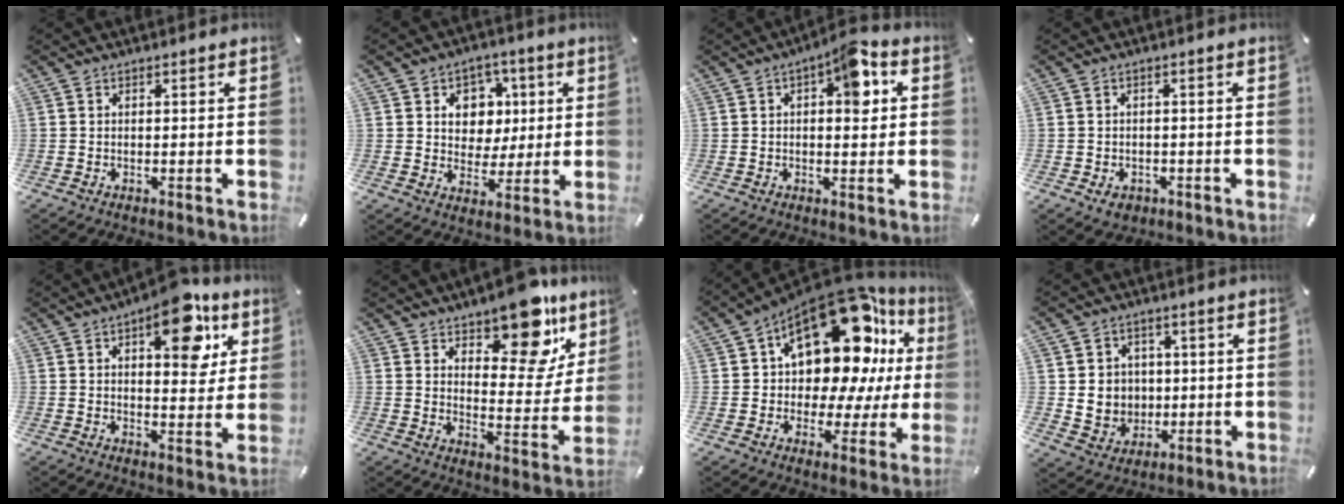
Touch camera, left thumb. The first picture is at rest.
{"total": 8.6, "force": [1.8, 8.1, 2.0], "torque": [-0.025, -0.014, 0.032]}
{"total": 8.8, "force": [2.7, 4.3, 7.2], "torque": [-0.076, -0.014, 0.037]}
{"total": 2.9, "force": [-1.3, 2.3, 1.2], "torque": [-0.027, 0.003, -0.025]}
{"total": 15.1, "force": [7.6, 7.3, 10.9], "torque": [-0.132, -0.037, 0.123]}
{"total": 15.3, "force": [11.7, 6.4, 7.4], "torque": [-0.085, -0.101, 0.198]}
{"total": 21.8, "force": [11.0, 11.0, 15.2], "torque": [-0.240, -0.091, 0.179]}
{"total": 7.5, "force": [0.8, 7.4, 1.1], "torque": [-0.027, -0.004, 0.020]}